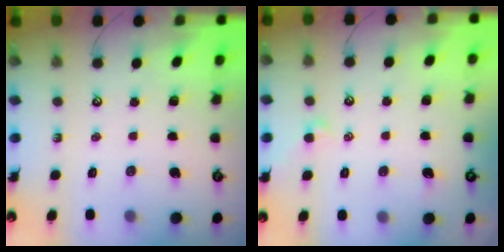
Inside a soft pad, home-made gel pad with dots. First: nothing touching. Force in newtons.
{"total": 0.7, "press": 0.3, "slide": 0.6}